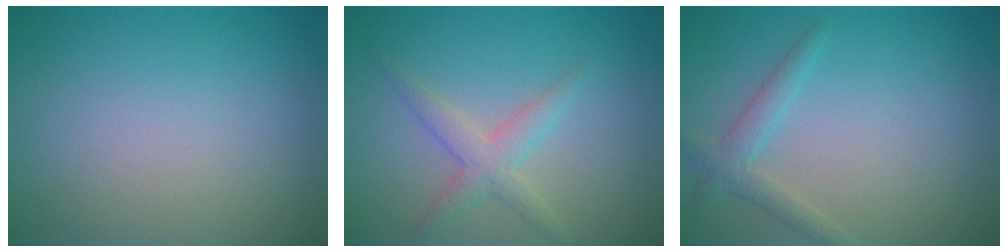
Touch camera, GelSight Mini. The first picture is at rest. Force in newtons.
{"total": 2.4, "press": 2.4, "slide": 0.1}
{"total": 2.0, "press": 2.0, "slide": 0.1}